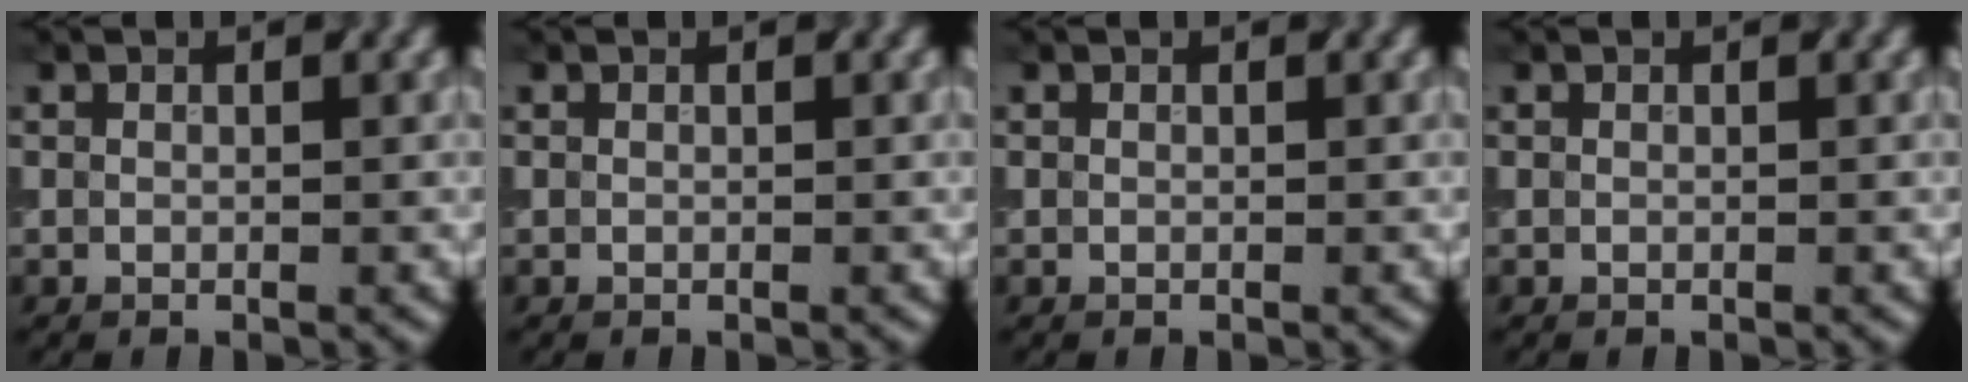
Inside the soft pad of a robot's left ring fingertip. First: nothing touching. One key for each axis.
{"total": 0.0}
{"total": 0.0}
{"total": 0.0}